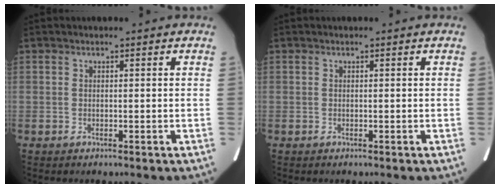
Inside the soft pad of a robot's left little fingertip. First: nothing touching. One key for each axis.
{"total": 0.0}